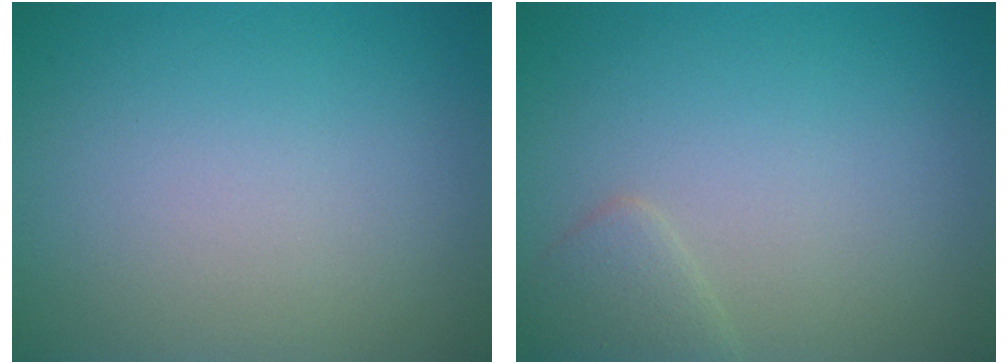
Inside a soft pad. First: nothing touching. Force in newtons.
{"total": 1.6, "press": 1.6, "slide": 0.0}